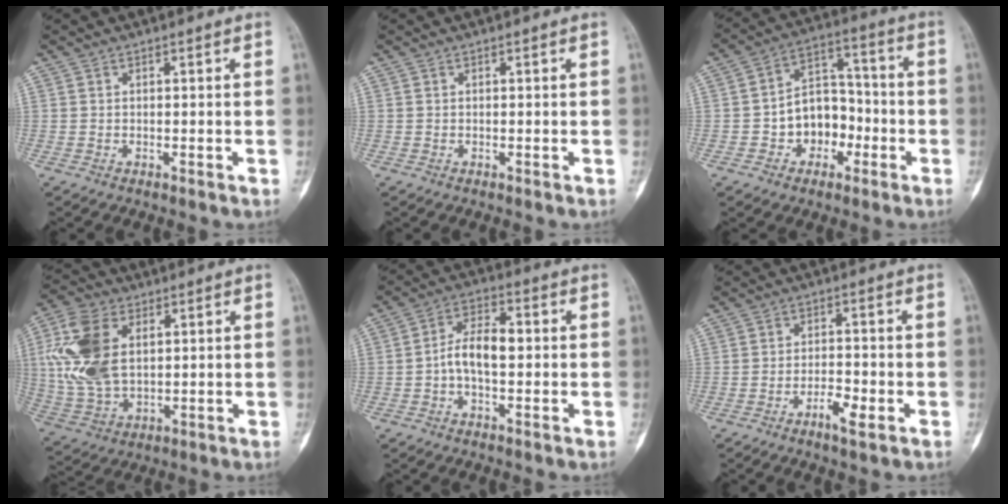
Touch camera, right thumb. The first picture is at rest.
{"total": 0.0}
{"total": 12.1, "force": [-3.2, 9.2, 7.1], "torque": [-0.061, 0.052, -0.055]}
{"total": 15.3, "force": [3.4, 9.3, 11.6], "torque": [-0.241, -0.004, 0.070]}
{"total": 7.5, "force": [-0.5, 3.9, 6.3], "torque": [-0.110, 0.024, -0.016]}
{"total": 4.2, "force": [-2.1, 1.1, 3.4], "torque": [-0.063, 0.012, -0.040]}